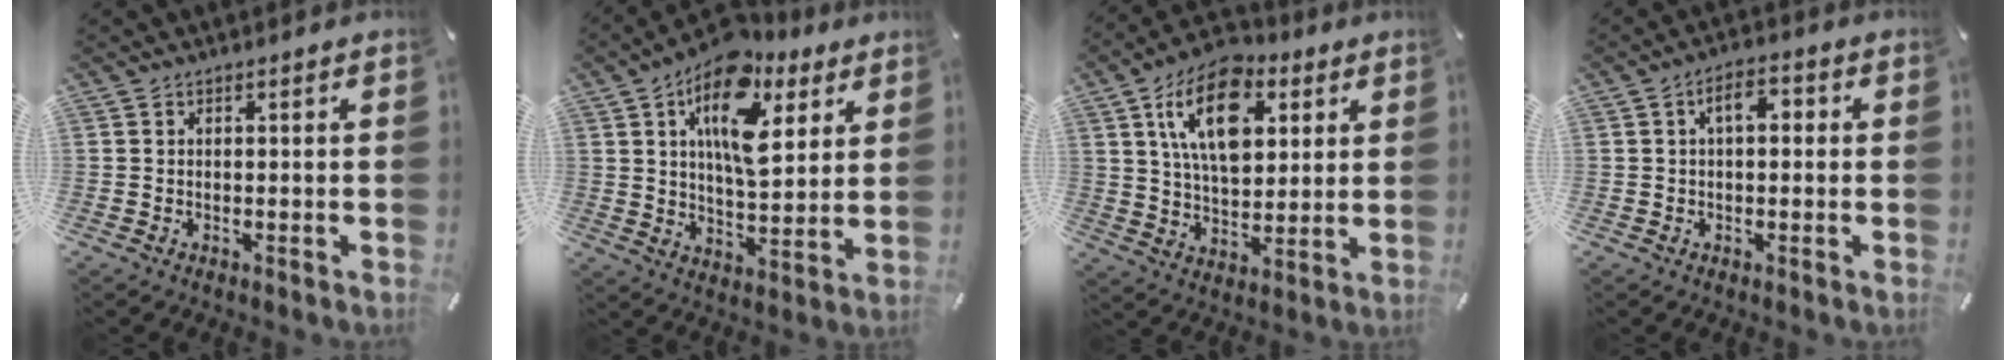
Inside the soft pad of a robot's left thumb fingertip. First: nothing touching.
{"total": 17.5, "force": [9.0, 9.1, 12.0], "torque": [-0.188, -0.034, 0.151]}
{"total": 16.6, "force": [6.7, 10.0, 11.4], "torque": [-0.196, -0.009, 0.115]}
{"total": 5.1, "force": [0.5, 2.8, 4.2], "torque": [-0.067, 0.010, 0.002]}